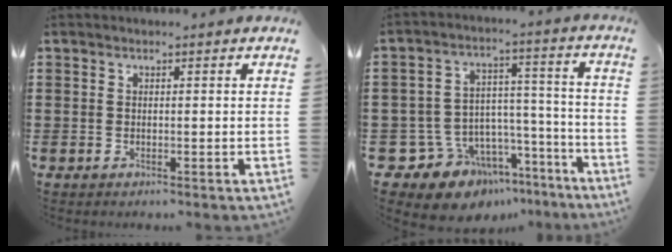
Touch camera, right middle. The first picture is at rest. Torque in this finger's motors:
{"motor_torque": [0.16, -0.13, 0.36, 0.02]}